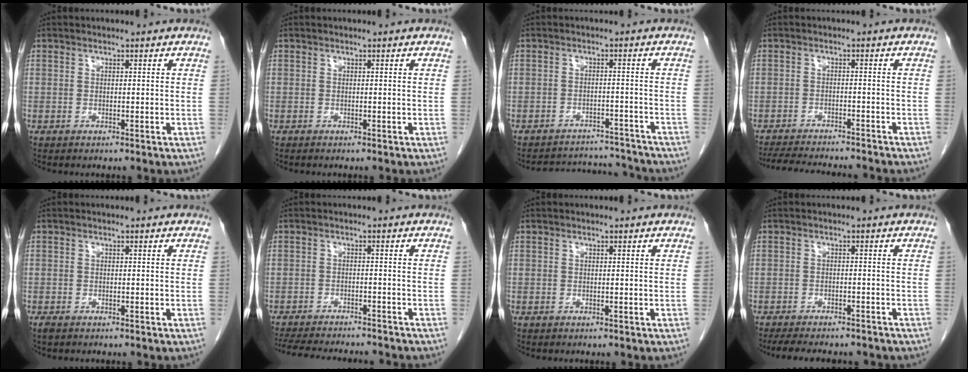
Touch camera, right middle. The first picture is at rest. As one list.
[{"total": 0.0}, {"total": 9.5, "force": [-9.3, 1.6, 0.0], "torque": [0.004, 0.018, -0.123]}, {"total": 13.2, "force": [-12.1, 1.4, 5.0], "torque": [-0.081, -0.014, -0.163]}, {"total": 0.9, "force": [-0.6, 0.5, 0.4], "torque": [-0.015, -0.002, -0.007]}, {"total": 15.4, "force": [-14.0, 2.5, 5.9], "torque": [-0.127, -0.020, -0.189]}, {"total": 0.0}, {"total": 11.9, "force": [-10.3, 3.2, 5.0], "torque": [-0.082, -0.006, -0.127]}]